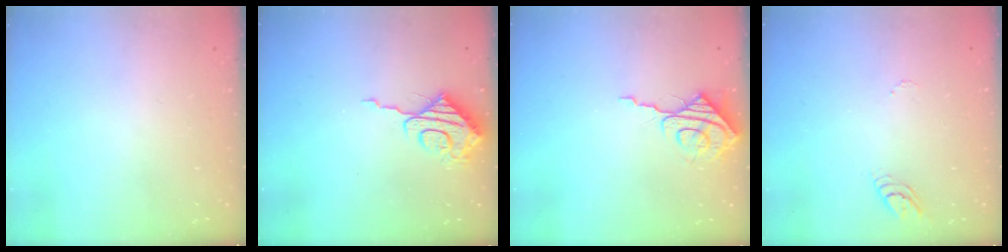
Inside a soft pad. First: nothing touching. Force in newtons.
{"total": 9.0, "press": 9.0, "slide": 0.4}
{"total": 8.5, "press": 8.4, "slide": 0.4}
{"total": 3.8, "press": 3.8, "slide": 0.3}